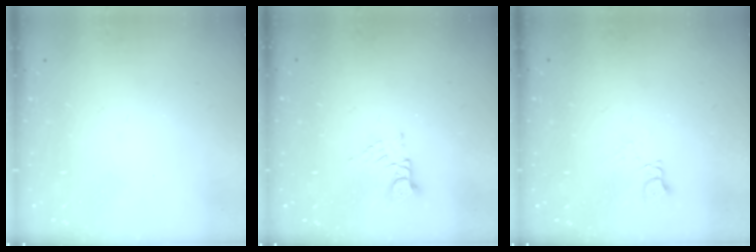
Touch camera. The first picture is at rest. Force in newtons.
{"total": 2.8, "press": 2.8, "slide": 0.3}
{"total": 4.0, "press": 3.9, "slide": 0.6}